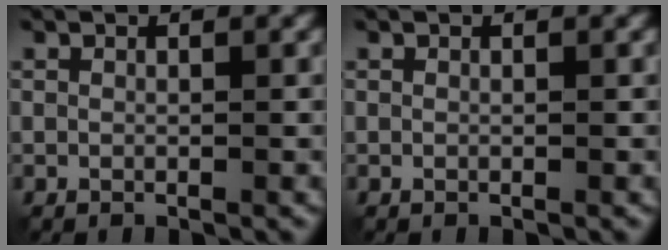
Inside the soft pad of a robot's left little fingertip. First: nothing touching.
{"total": 0.0}